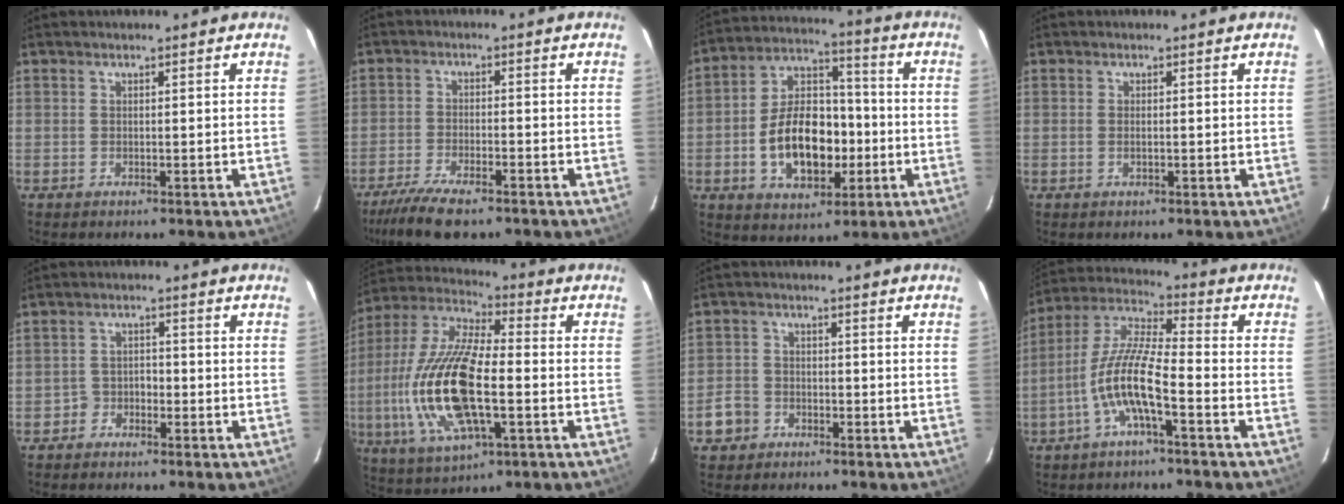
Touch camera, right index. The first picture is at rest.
{"total": 10.1, "force": [-8.0, 2.6, 5.6], "torque": [-0.138, -0.026, -0.143]}
{"total": 15.5, "force": [-3.6, 9.4, 11.8], "torque": [-0.234, 0.024, -0.048]}
{"total": 0.9, "force": [0.1, 0.3, 0.9], "torque": [-0.018, 0.000, 0.000]}
{"total": 2.8, "force": [-2.0, 1.9, 0.2], "torque": [-0.004, 0.009, -0.037]}
{"total": 20.6, "force": [-3.7, 7.6, 18.8], "torque": [-0.397, -0.008, -0.072]}
{"total": 5.0, "force": [-2.7, 4.1, 1.0], "torque": [-0.029, 0.016, -0.048]}
{"total": 11.1, "force": [-4.5, 1.9, 10.0], "torque": [-0.214, 0.006, -0.090]}